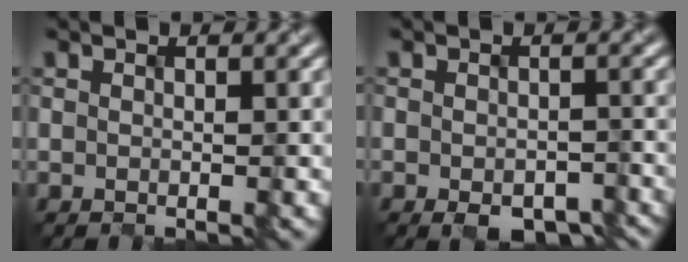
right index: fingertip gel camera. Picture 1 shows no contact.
{"total": 3.6, "force": [-2.4, 1.8, 2.0], "torque": [-0.024, -0.010, -0.030]}